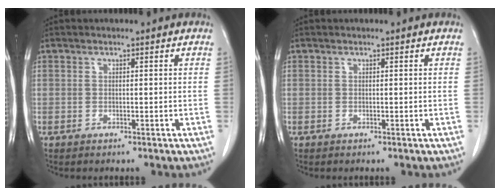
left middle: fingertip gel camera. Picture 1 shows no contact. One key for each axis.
{"total": 0.0}